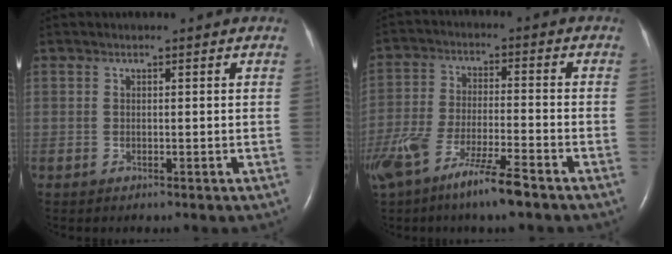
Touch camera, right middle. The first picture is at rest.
{"total": 12.4, "force": [-8.5, 1.4, 8.9], "torque": [-0.185, -0.027, -0.158]}